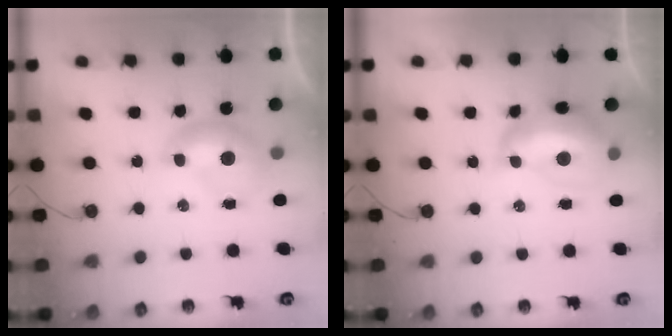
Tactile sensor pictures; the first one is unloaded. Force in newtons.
{"total": 6.5, "press": 6.4, "slide": 1.2}